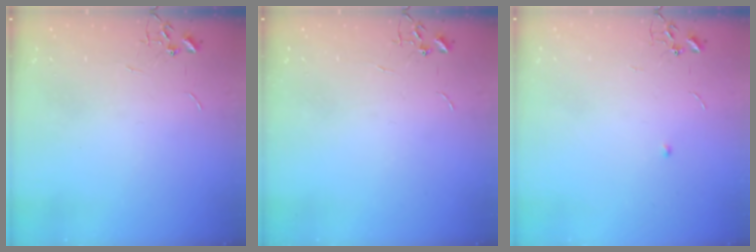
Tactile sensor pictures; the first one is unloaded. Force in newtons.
{"total": 0.0}
{"total": 3.6, "press": 3.5, "slide": 0.5}